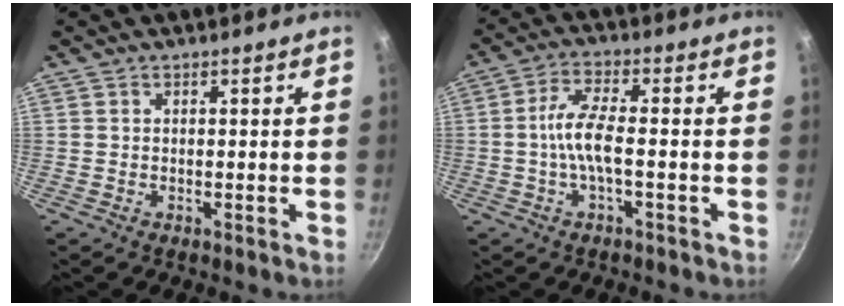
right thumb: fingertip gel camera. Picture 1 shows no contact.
{"total": 6.3, "force": [-1.3, 1.7, 5.9], "torque": [-0.132, 0.020, -0.034]}